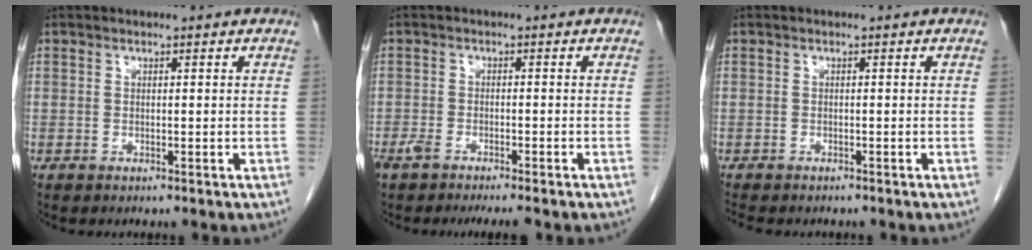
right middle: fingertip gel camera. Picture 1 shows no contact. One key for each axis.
{"total": 6.7, "fx": -5.4, "fy": 1.2, "fz": 3.8, "tx": -0.056, "ty": -0.006, "tz": -0.083}
{"total": 4.8, "fx": -4.1, "fy": 1.5, "fz": 1.9, "tx": -0.029, "ty": -0.008, "tz": -0.056}